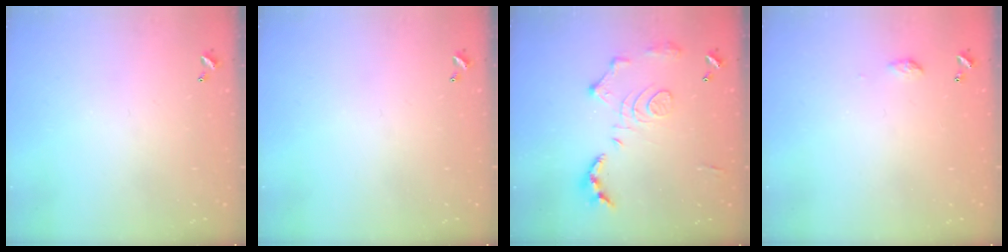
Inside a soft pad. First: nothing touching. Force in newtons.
{"total": 0.0}
{"total": 14.2, "press": 14.1, "slide": 1.2}
{"total": 3.4, "press": 3.4, "slide": 0.5}